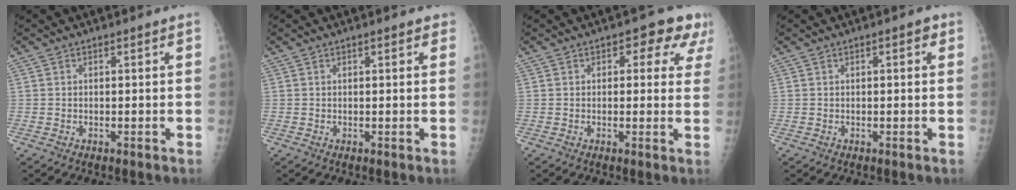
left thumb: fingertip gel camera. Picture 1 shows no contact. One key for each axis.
{"total": 1.3, "fx": 0.8, "fy": 0.5, "fz": 0.9, "tx": -0.010, "ty": 0.000, "tz": 0.007}
{"total": 6.9, "fx": 3.3, "fy": 4.1, "fz": 4.5, "tx": 0.002, "ty": -0.003, "tz": 0.027}
{"total": 1.7, "fx": 0.6, "fy": 0.6, "fz": 1.4, "tx": -0.015, "ty": 0.003, "tz": 0.005}